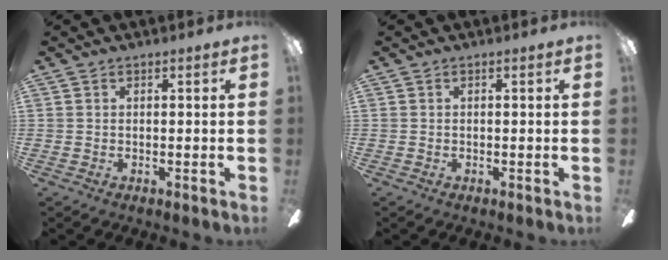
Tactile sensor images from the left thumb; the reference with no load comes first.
{"total": 0.0}